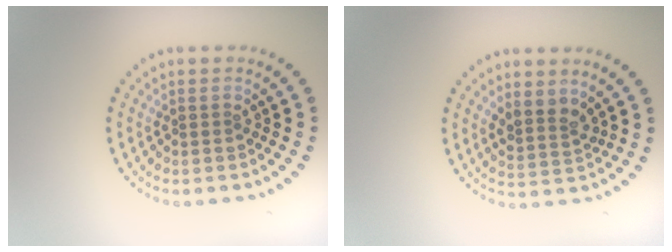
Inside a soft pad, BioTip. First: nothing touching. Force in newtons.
{"total": 2.3, "press": 1.8, "slide": 1.5}